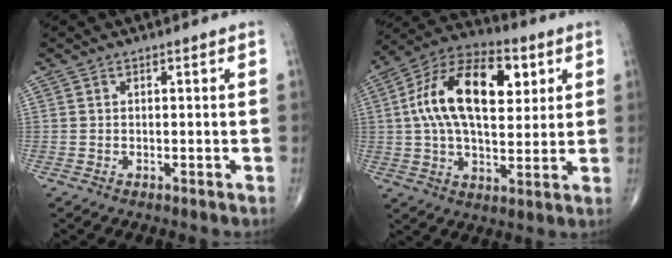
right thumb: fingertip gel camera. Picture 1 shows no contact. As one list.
[{"total": 20.3, "force": [4.8, 10.8, 16.4], "torque": [-0.267, 0.009, 0.073]}]